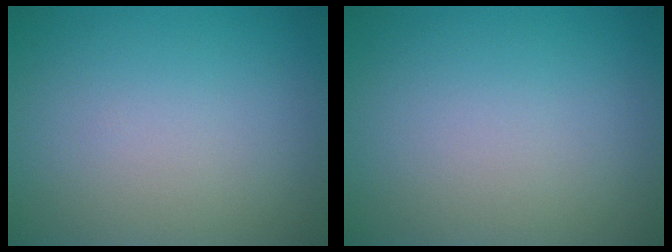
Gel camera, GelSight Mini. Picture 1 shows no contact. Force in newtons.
{"total": 0.0}